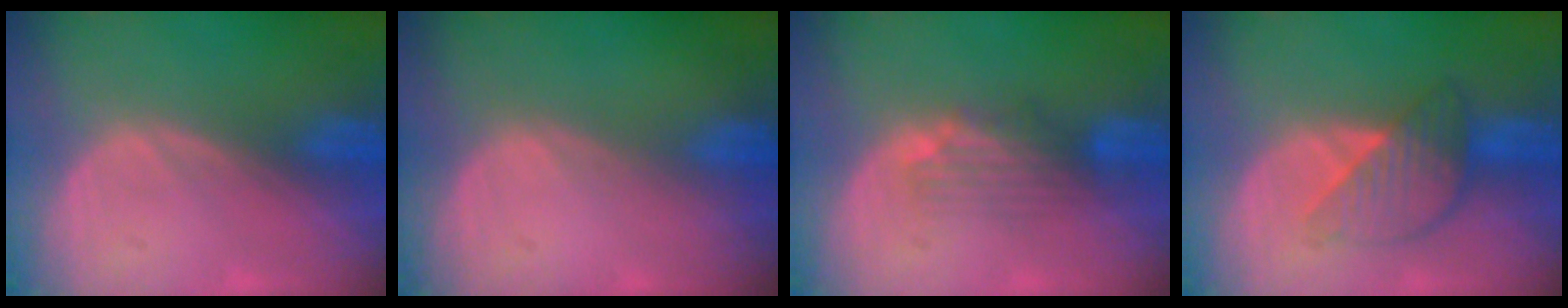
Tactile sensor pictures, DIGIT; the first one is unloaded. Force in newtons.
{"total": 0.0}
{"total": 3.7, "press": 3.7, "slide": 0.4}
{"total": 6.3, "press": 6.2, "slide": 0.4}